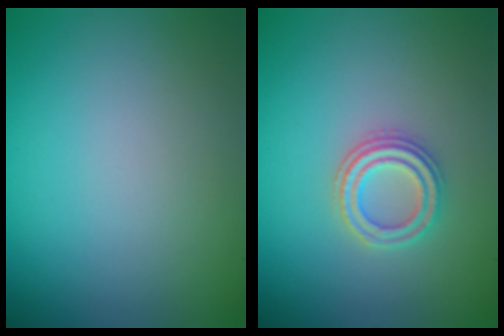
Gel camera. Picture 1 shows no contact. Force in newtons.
{"total": 2.5, "press": 2.4, "slide": 0.7}